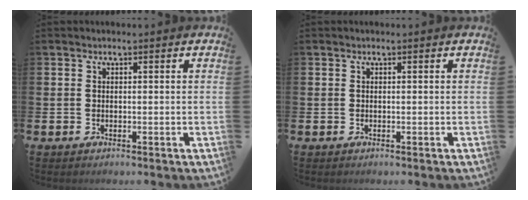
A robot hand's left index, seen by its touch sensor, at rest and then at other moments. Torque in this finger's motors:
{"motor_torque": [-0.04, 0.03, 0.00, -0.01]}